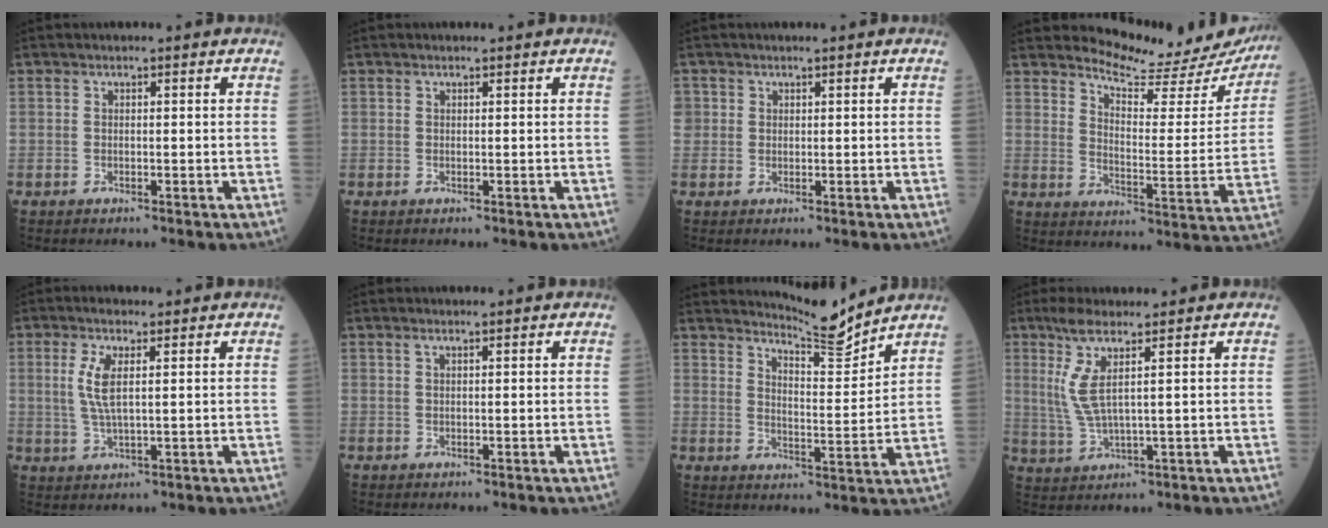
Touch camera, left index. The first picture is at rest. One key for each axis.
{"total": 0.0}
{"total": 1.7, "fx": 0.6, "fy": 1.5, "fz": 0.2, "tx": 0.011, "ty": 0.004, "tz": 0.009}
{"total": 16.9, "fx": 16.4, "fy": 2.4, "fz": 3.3, "tx": -0.035, "ty": -0.083, "tz": 0.192}
{"total": 4.9, "fx": 1.2, "fy": 0.9, "fz": 4.6, "tx": -0.109, "ty": 0.000, "tz": 0.026}
{"total": 0.7, "fx": 0.5, "fy": -0.1, "fz": 0.5, "tx": -0.015, "ty": 0.004, "tz": 0.013}
{"total": 7.1, "fx": 7.0, "fy": -0.6, "fz": 0.8, "tx": -0.027, "ty": -0.029, "tz": 0.113}
{"total": 6.0, "fx": 2.4, "fy": 0.0, "fz": 5.4, "tx": -0.127, "ty": -0.004, "tz": 0.055}